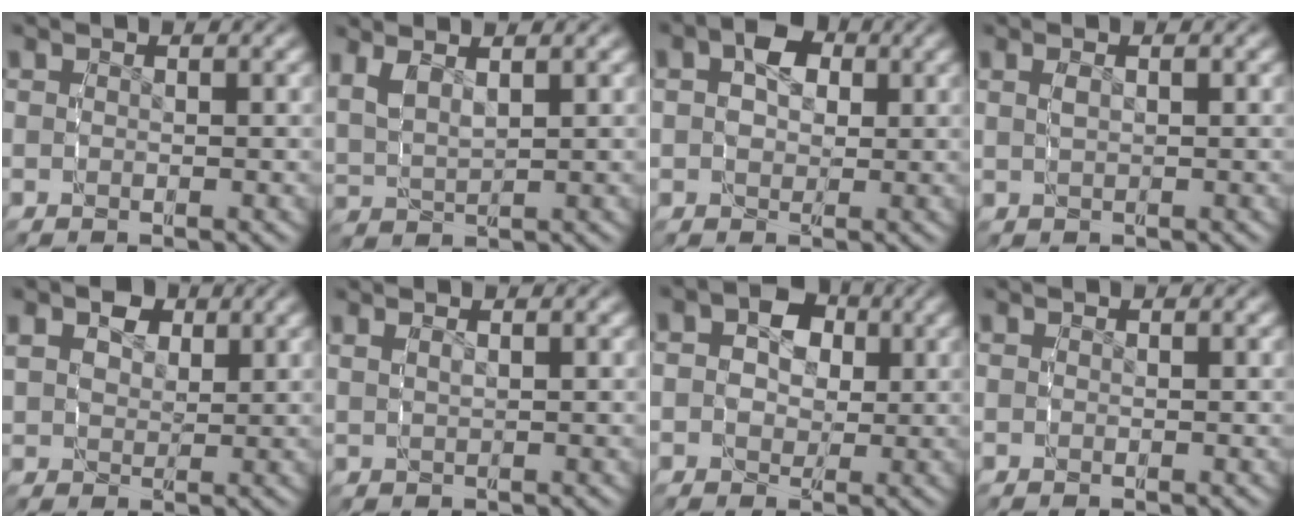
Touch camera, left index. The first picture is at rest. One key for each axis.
{"total": 3.3, "fx": 2.2, "fy": 1.5, "fz": 2.0, "tx": -0.052, "ty": 0.002, "tz": 0.044}
{"total": 3.4, "fx": 1.0, "fy": 2.5, "fz": 2.2, "tx": -0.036, "ty": -0.005, "tz": 0.011}
{"total": 0.9, "fx": 0.5, "fy": -0.2, "fz": 0.7, "tx": -0.010, "ty": 0.003, "tz": 0.010}
{"total": 3.6, "fx": 2.0, "fy": 2.3, "fz": 1.8, "tx": -0.027, "ty": -0.006, "tz": 0.037}
{"total": 1.1, "fx": 0.8, "fy": -0.5, "fz": 0.5, "tx": -0.007, "ty": 0.002, "tz": 0.020}
{"total": 4.6, "fx": 0.8, "fy": 3.8, "fz": 2.5, "tx": -0.048, "ty": -0.010, "tz": 0.006}
{"total": 0.0}